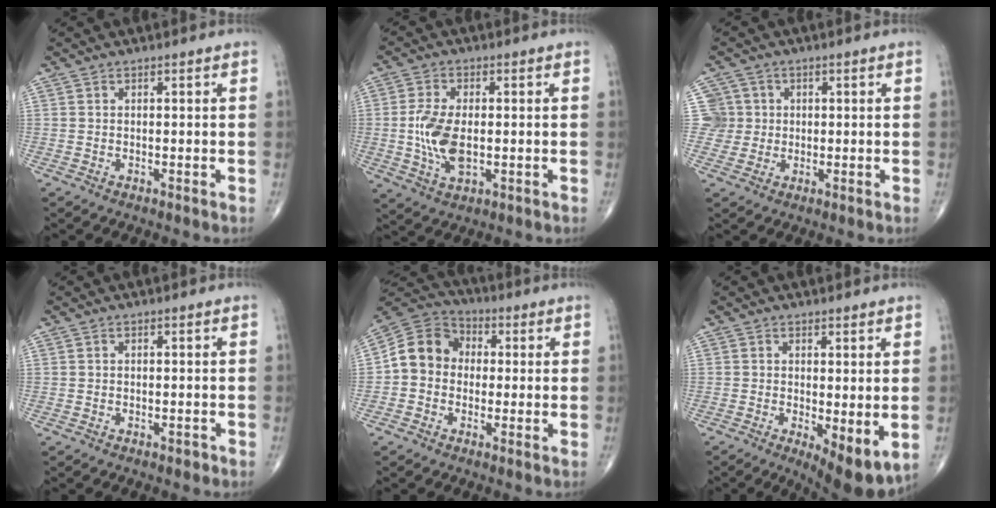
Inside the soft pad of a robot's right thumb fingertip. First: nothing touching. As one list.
[{"total": 8.9, "force": [-0.6, 4.7, 7.6], "torque": [-0.155, -0.005, -0.008]}, {"total": 5.0, "force": [0.8, 4.9, -0.2], "torque": [0.040, 0.009, 0.010]}, {"total": 0.9, "force": [-0.6, 0.6, 0.4], "torque": [-0.003, 0.001, -0.010]}, {"total": 10.4, "force": [0.0, 8.9, 5.3], "torque": [-0.078, 0.033, -0.016]}, {"total": 8.3, "force": [-1.6, 2.9, 7.6], "torque": [-0.113, -0.025, -0.021]}]